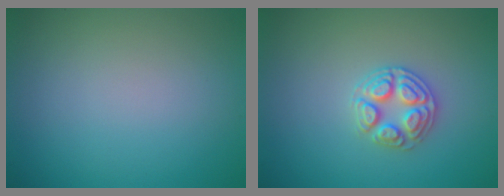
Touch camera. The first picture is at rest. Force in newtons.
{"total": 2.9, "press": 2.8, "slide": 0.3}